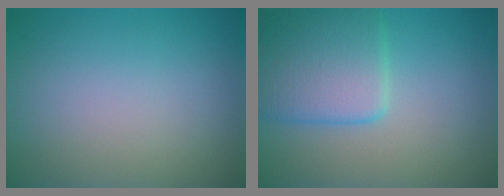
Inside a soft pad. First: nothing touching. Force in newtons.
{"total": 5.3, "press": 5.3, "slide": 0.3}